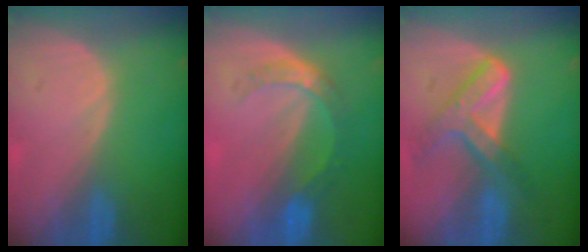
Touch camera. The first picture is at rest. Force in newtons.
{"total": 5.2, "press": 4.7, "slide": 2.4}
{"total": 7.2, "press": 6.2, "slide": 3.8}